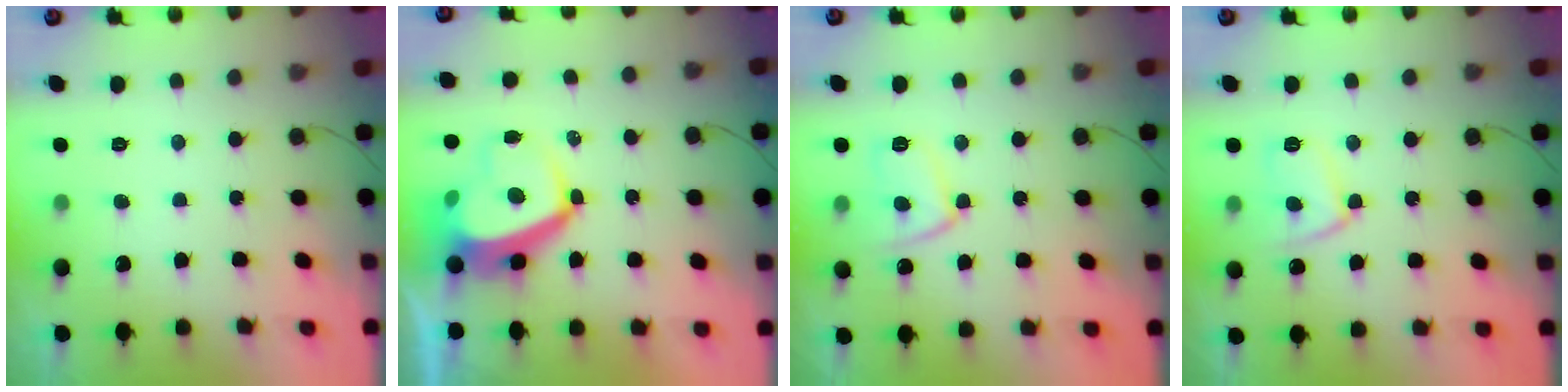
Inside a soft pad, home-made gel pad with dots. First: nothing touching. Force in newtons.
{"total": 8.4, "press": 8.3, "slide": 0.7}
{"total": 9.1, "press": 9.1, "slide": 0.8}
{"total": 9.1, "press": 9.1, "slide": 0.9}